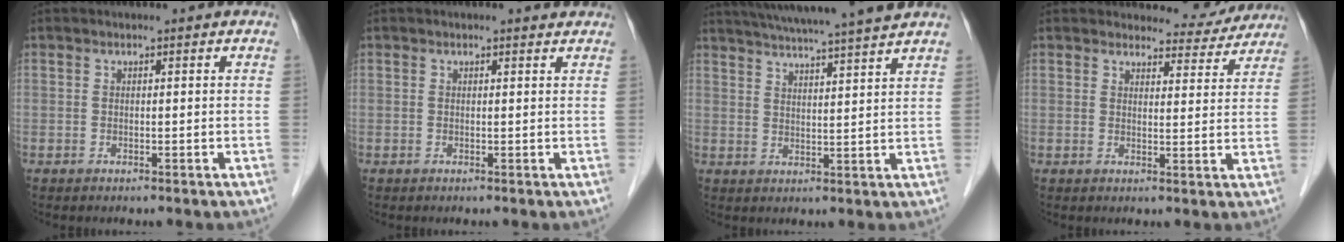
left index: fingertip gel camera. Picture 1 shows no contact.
{"total": 0.9, "force": [0.8, 0.3, 0.1], "torque": [-0.012, -0.001, 0.005]}
{"total": 15.8, "force": [14.2, -0.8, 7.0], "torque": [-0.123, 0.007, 0.198]}
{"total": 6.9, "force": [6.7, 2.0, -0.1], "torque": [0.012, -0.010, 0.067]}